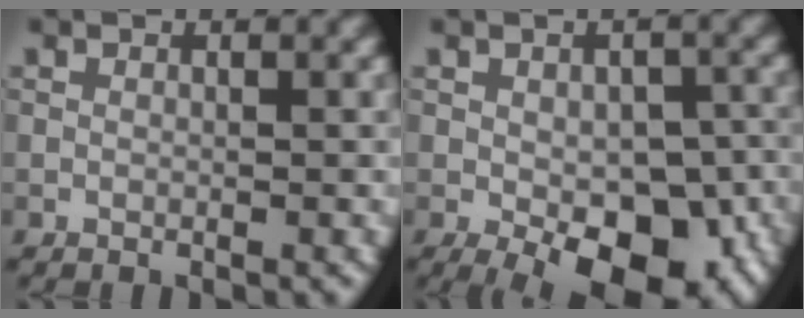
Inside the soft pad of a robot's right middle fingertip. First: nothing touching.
{"total": 10.0, "force": [-4.1, 4.9, 7.7], "torque": [-0.108, -0.019, -0.050]}